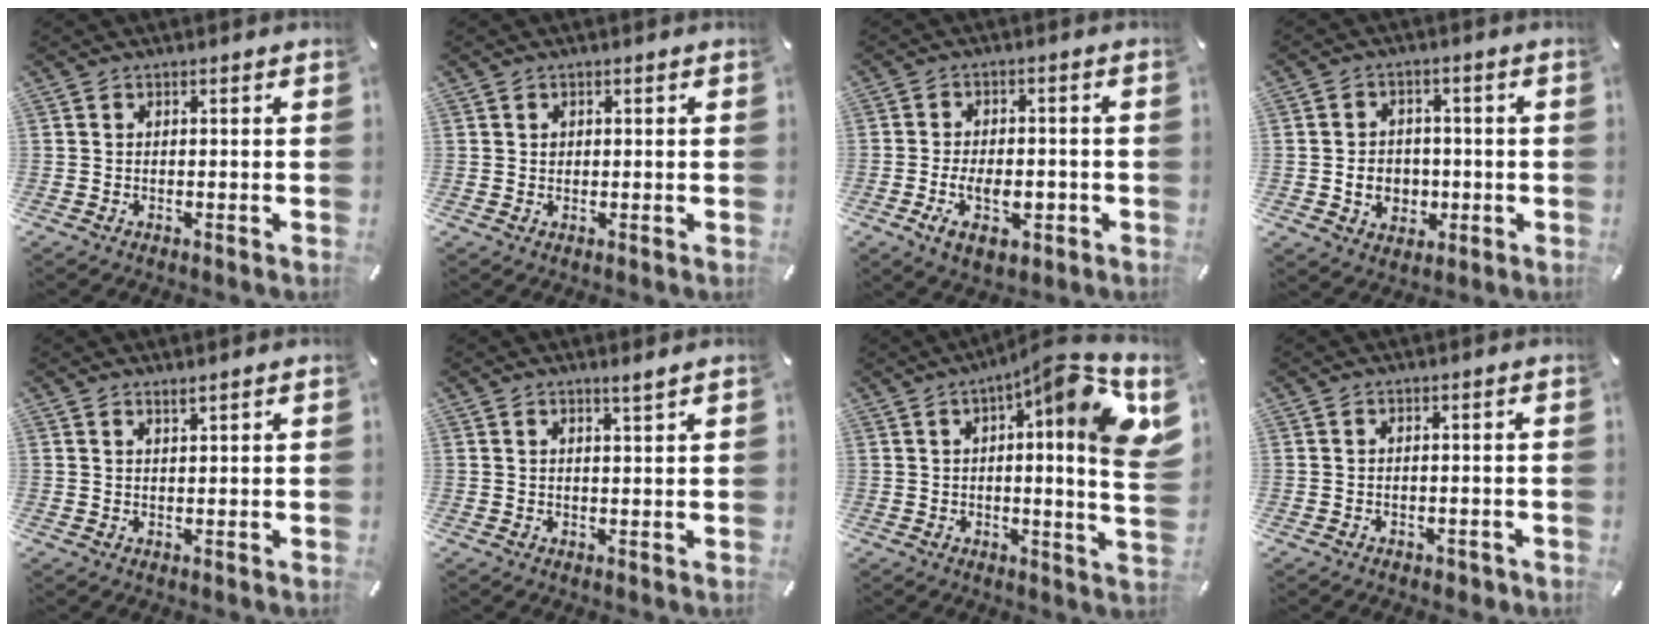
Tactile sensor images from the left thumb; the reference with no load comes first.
{"total": 0.8, "force": [0.2, 0.7, 0.1], "torque": [0.007, 0.001, 0.002]}
{"total": 9.1, "force": [-2.9, 5.5, 6.6], "torque": [-0.103, 0.009, -0.045]}
{"total": 7.0, "force": [-1.2, 6.1, 3.2], "torque": [-0.055, 0.010, -0.019]}
{"total": 1.2, "force": [1.1, -0.1, 0.5], "torque": [-0.011, -0.002, 0.021]}
{"total": 1.9, "force": [1.6, -0.2, 1.1], "torque": [-0.022, -0.002, 0.029]}
{"total": 15.3, "force": [5.9, 2.3, 14.0], "torque": [-0.190, -0.048, 0.080]}
{"total": 1.2, "force": [-0.7, 0.9, 0.4], "torque": [-0.008, 0.005, -0.016]}